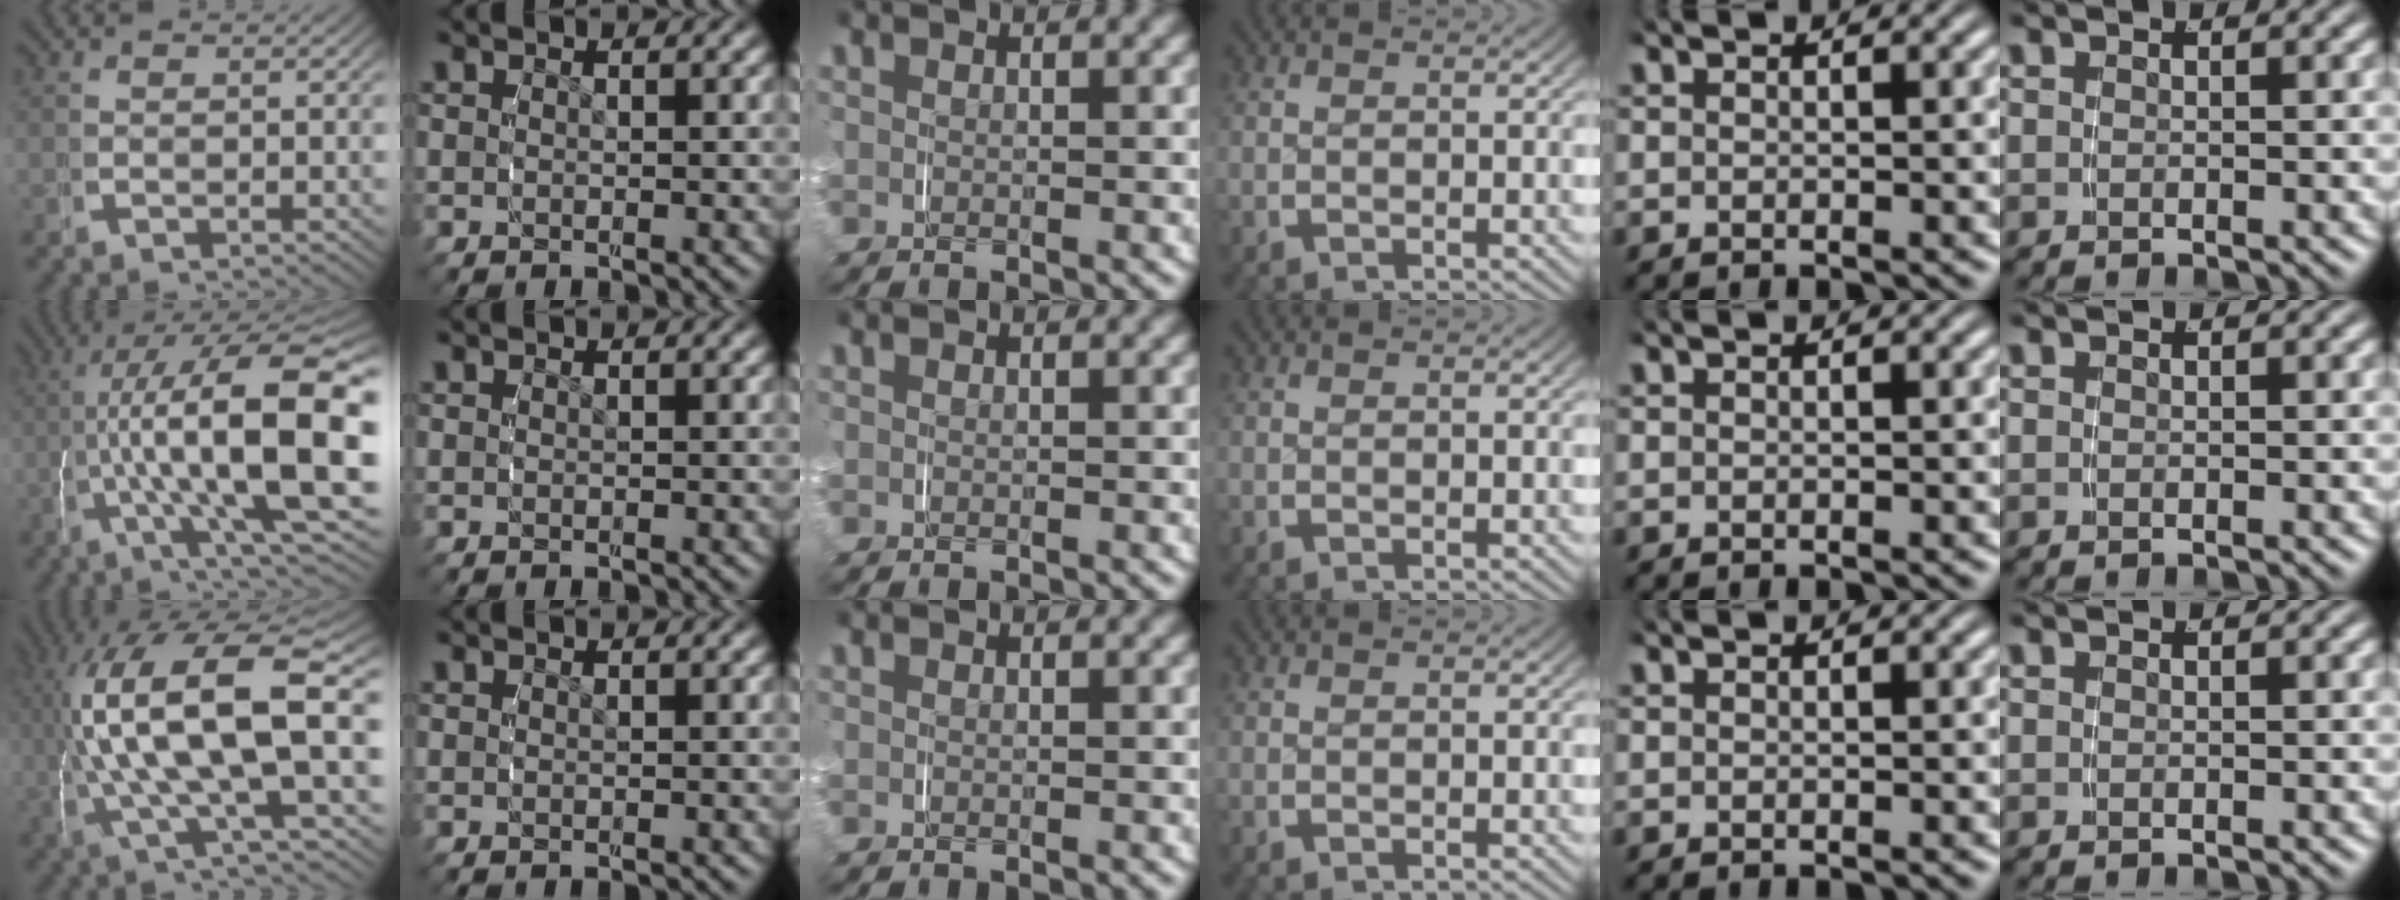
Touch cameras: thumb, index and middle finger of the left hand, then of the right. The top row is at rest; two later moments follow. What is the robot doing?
{"motion": "grasp_and_lifting", "object": "pencil case"}